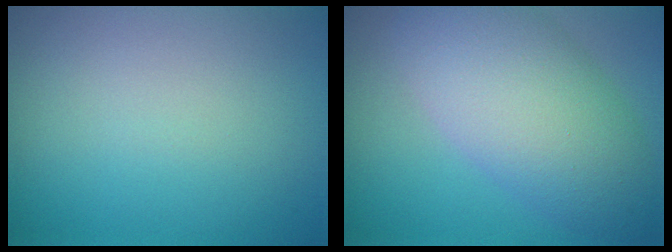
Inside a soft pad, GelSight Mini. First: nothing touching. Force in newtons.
{"total": 7.9, "press": 7.9, "slide": 0.3}